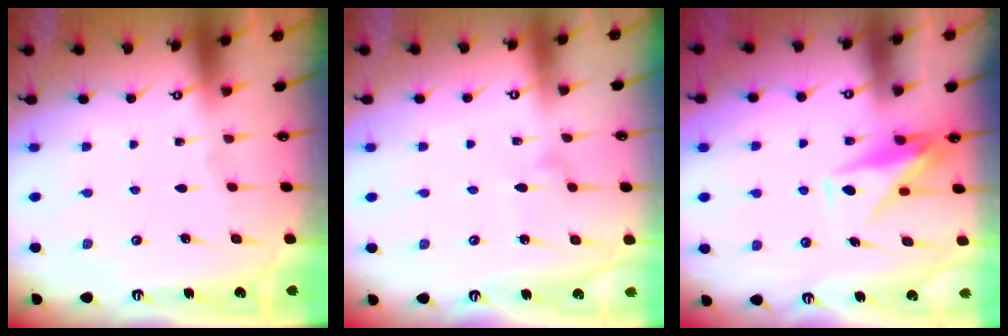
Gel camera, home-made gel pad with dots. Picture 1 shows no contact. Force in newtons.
{"total": 3.9, "press": 3.9, "slide": 0.2}
{"total": 10.1, "press": 10.0, "slide": 1.2}